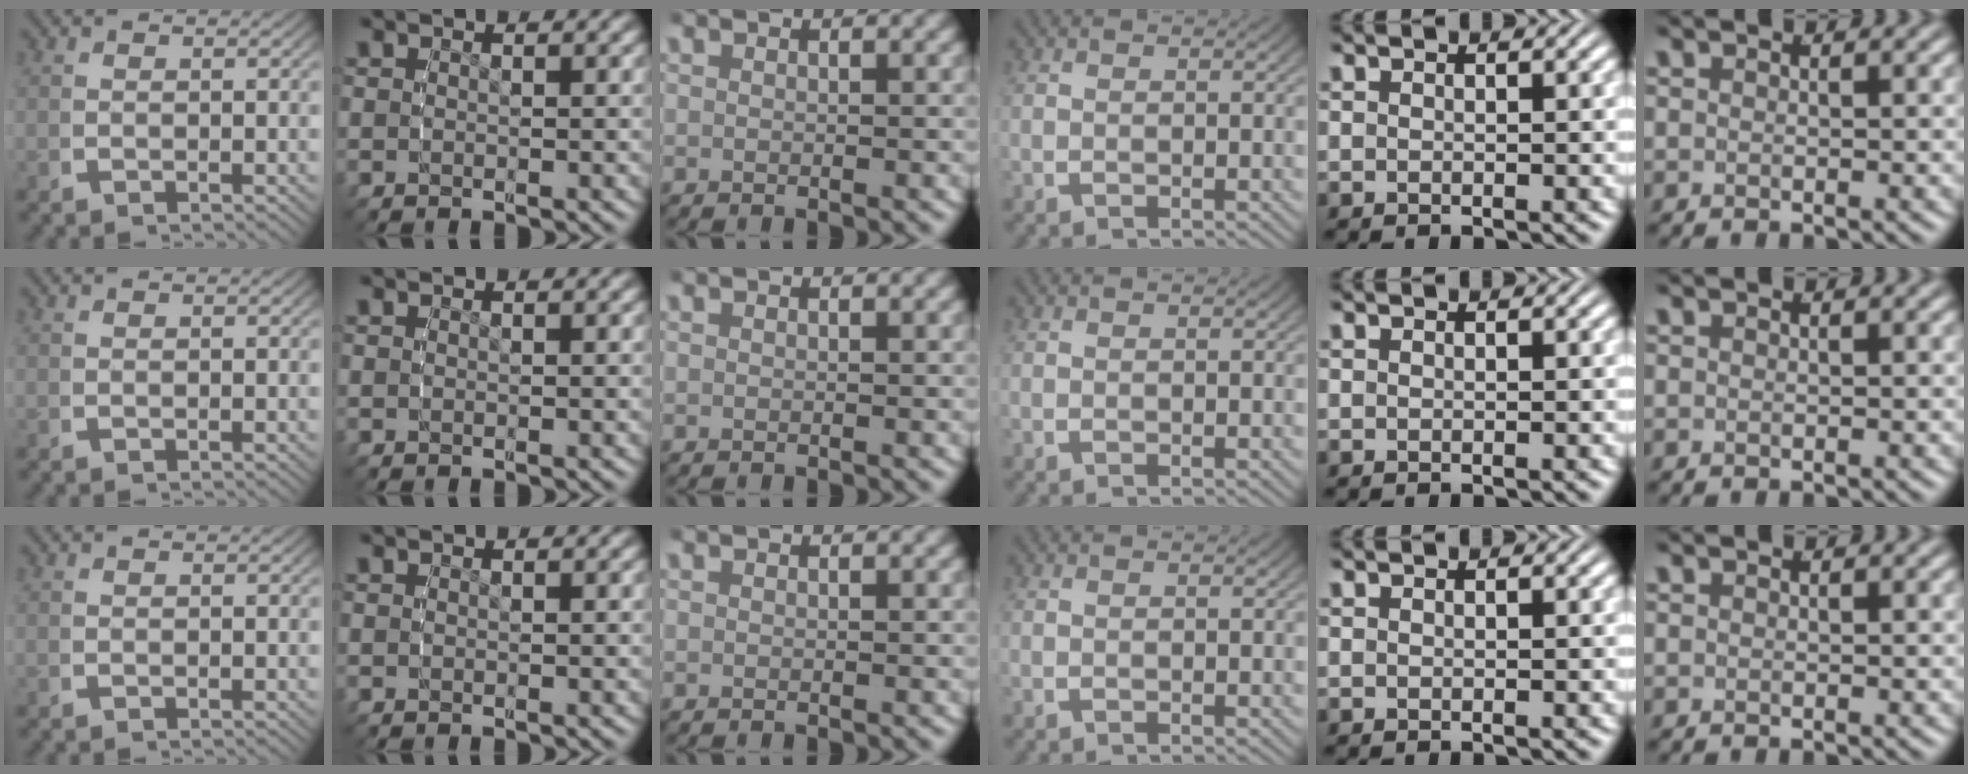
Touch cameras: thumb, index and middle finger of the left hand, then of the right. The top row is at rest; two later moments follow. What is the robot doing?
{"motion": "reach", "object": "paper"}